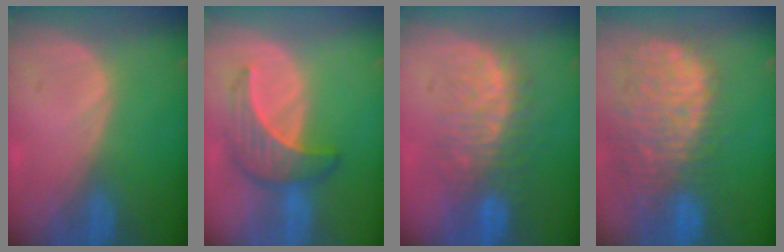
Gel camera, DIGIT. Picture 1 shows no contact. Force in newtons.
{"total": 6.5, "press": 6.4, "slide": 1.1}
{"total": 8.7, "press": 8.1, "slide": 3.1}
{"total": 14.1, "press": 11.6, "slide": 8.1}